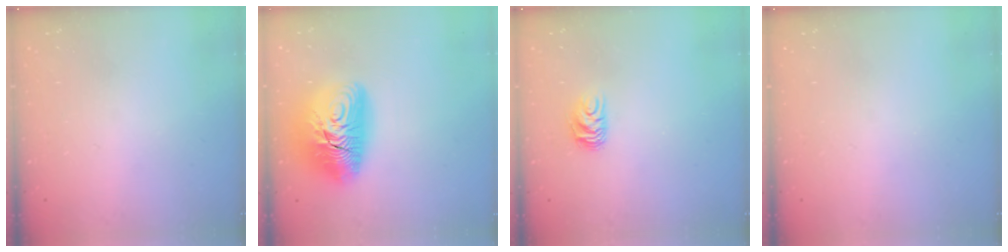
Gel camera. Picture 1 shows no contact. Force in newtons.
{"total": 17.3, "press": 17.2, "slide": 1.5}
{"total": 6.5, "press": 6.4, "slide": 0.6}
{"total": 0.0}